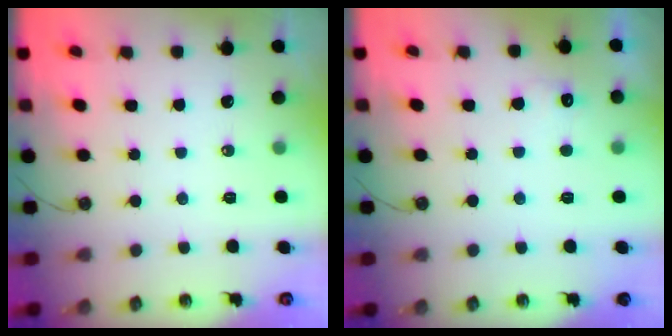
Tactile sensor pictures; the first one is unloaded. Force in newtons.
{"total": 3.8, "press": 3.6, "slide": 1.1}